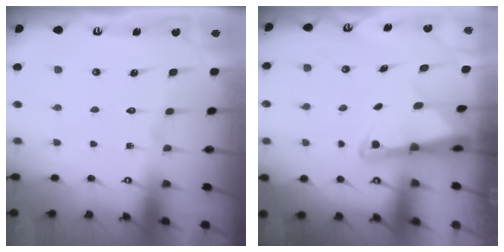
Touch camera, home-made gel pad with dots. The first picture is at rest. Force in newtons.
{"total": 3.1, "press": 3.1, "slide": 0.6}